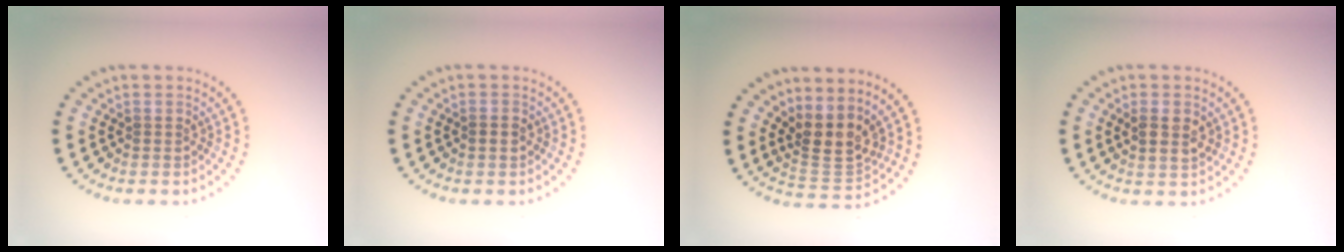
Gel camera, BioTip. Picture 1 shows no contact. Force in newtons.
{"total": 1.3, "press": 1.3, "slide": 0.1}
{"total": 3.4, "press": 2.6, "slide": 2.1}
{"total": 2.1, "press": 2.0, "slide": 0.4}